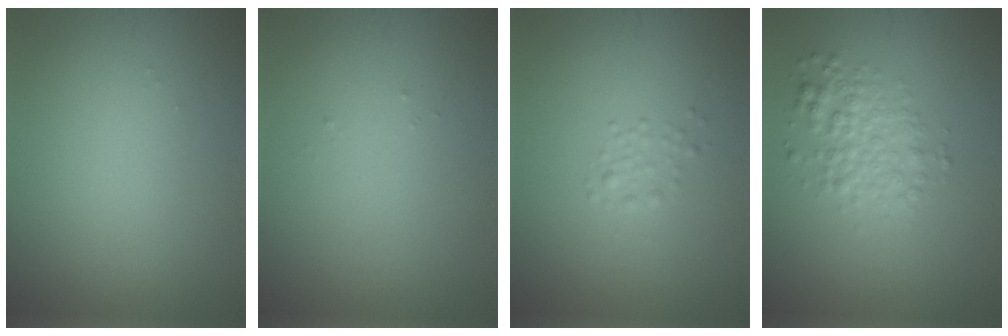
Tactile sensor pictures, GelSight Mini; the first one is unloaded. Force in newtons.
{"total": 0.0}
{"total": 1.1, "press": 1.1, "slide": 0.0}
{"total": 3.2, "press": 3.2, "slide": 0.0}